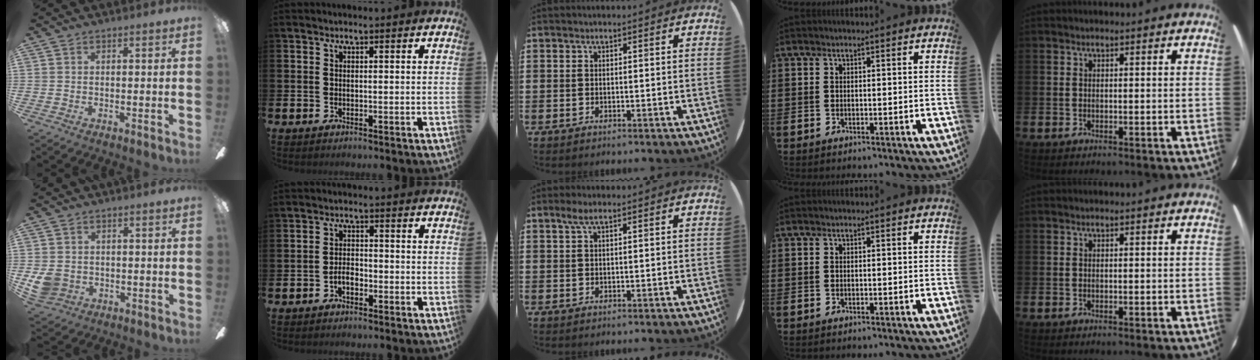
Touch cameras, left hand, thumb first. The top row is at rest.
{"thumb": {"total": 5.1, "force": [-0.7, 4.5, 2.4], "torque": [-0.055, 0.005, -0.013]}, "index": {"total": 2.1, "force": [-1.1, 1.2, 1.3], "torque": [-0.021, 0.004, -0.025]}, "middle": {"total": 1.8, "force": [0.9, 0.2, 1.5], "torque": [-0.031, 0.003, 0.016]}}